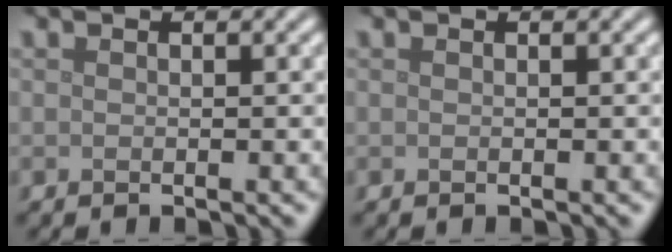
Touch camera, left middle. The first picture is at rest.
{"total": 0.0}